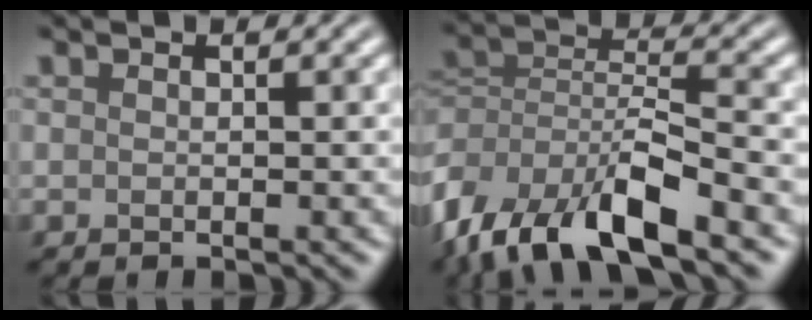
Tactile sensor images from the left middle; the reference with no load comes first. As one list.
[{"total": 11.3, "force": [-6.6, 4.7, 7.9], "torque": [-0.154, -0.002, -0.133]}]